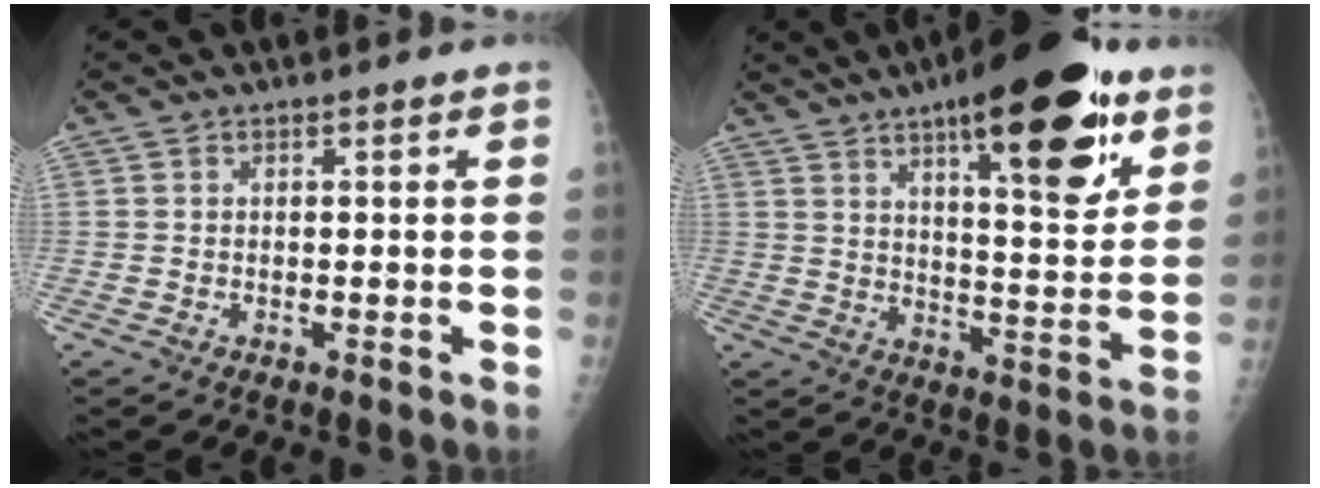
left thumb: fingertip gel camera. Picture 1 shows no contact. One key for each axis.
{"total": 22.2, "fx": 12.2, "fy": 7.0, "fz": 17.2, "tx": -0.222, "ty": -0.049, "tz": 0.180}